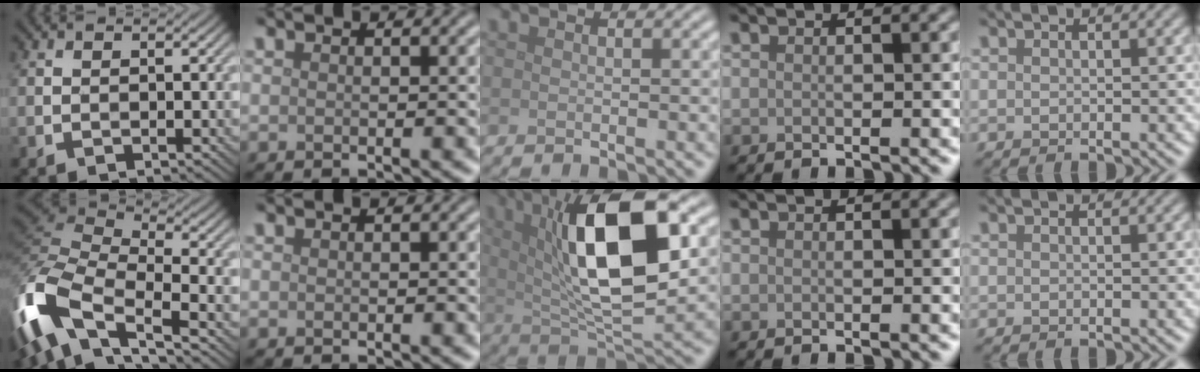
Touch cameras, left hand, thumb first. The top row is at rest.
{"thumb": {"total": 14.3, "force": [-7.5, 6.6, 10.2], "torque": [-0.263, -0.003, -0.154]}, "middle": {"total": 12.4, "force": [2.9, 4.1, 11.3], "torque": [-0.185, 0.010, 0.048]}}